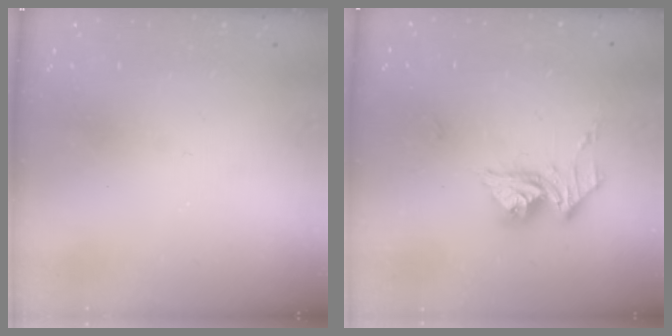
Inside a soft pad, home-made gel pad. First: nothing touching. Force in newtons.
{"total": 12.3, "press": 12.3, "slide": 1.4}